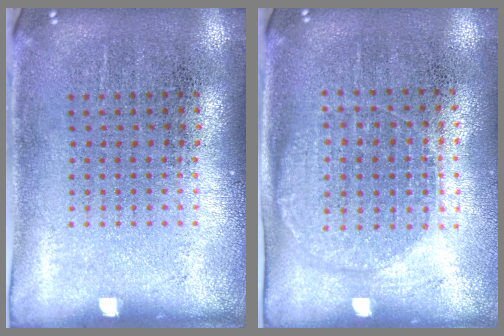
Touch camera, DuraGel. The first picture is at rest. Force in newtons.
{"total": 1.4, "press": 1.2, "slide": 0.6}